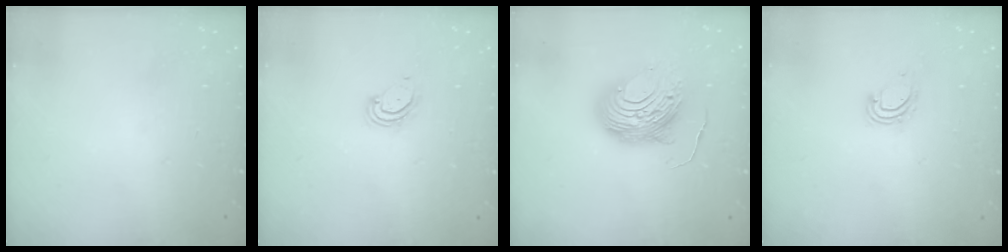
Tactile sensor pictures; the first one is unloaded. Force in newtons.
{"total": 3.4, "press": 3.3, "slide": 0.7}
{"total": 11.2, "press": 11.1, "slide": 1.1}
{"total": 4.9, "press": 4.9, "slide": 0.4}